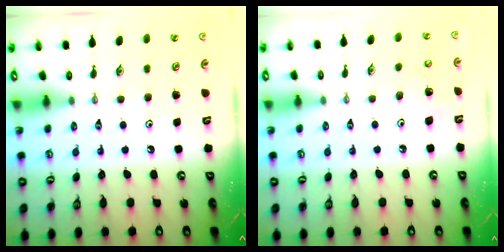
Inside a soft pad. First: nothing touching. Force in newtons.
{"total": 6.0, "press": 6.0, "slide": 0.8}